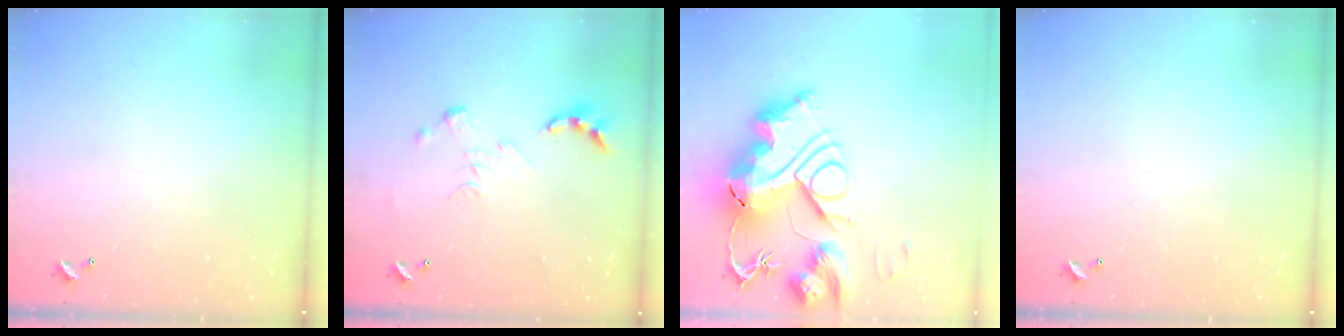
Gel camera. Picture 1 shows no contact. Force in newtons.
{"total": 0.0}
{"total": 0.7, "press": 0.7, "slide": 0.0}
{"total": 0.0}